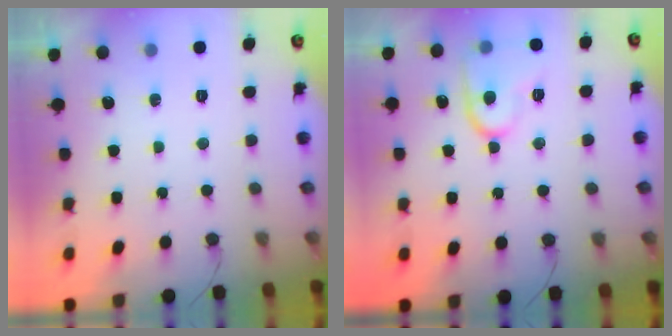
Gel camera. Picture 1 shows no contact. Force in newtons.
{"total": 13.1, "press": 13.0, "slide": 1.3}